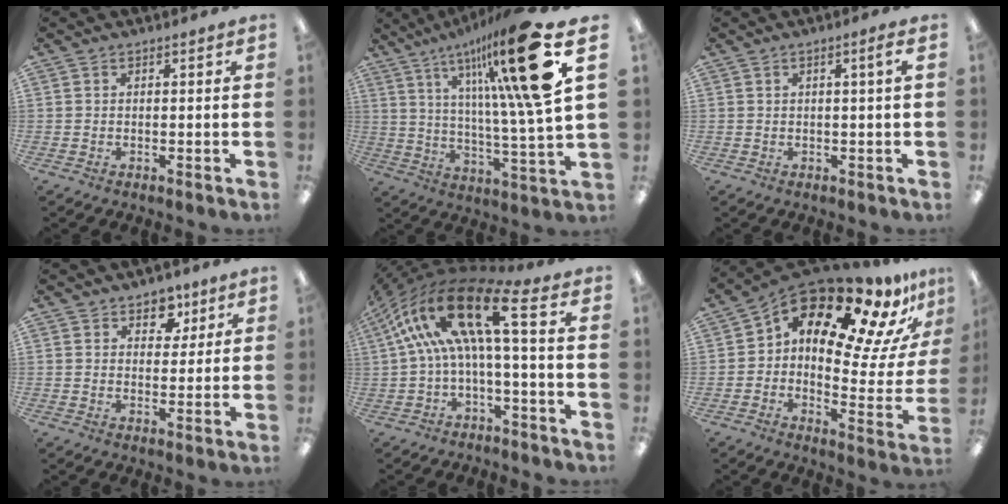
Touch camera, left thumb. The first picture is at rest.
{"total": 25.4, "force": [12.6, 4.7, 21.5], "torque": [-0.331, -0.070, 0.188]}
{"total": 2.3, "force": [0.9, 0.0, 2.2], "torque": [-0.042, 0.000, 0.013]}
{"total": 6.0, "force": [3.6, 4.3, 2.2], "torque": [-0.009, -0.017, 0.058]}
{"total": 19.7, "force": [3.1, 6.8, 18.3], "torque": [-0.364, -0.002, 0.045]}
{"total": 18.0, "force": [12.0, 6.8, 11.6], "torque": [-0.174, -0.102, 0.192]}